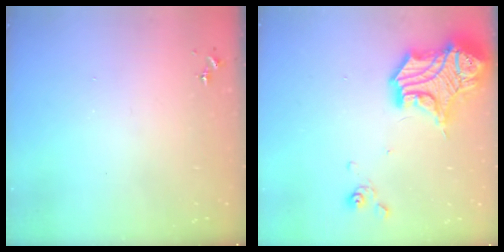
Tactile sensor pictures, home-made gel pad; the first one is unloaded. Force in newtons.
{"total": 22.3, "press": 22.2, "slide": 2.3}